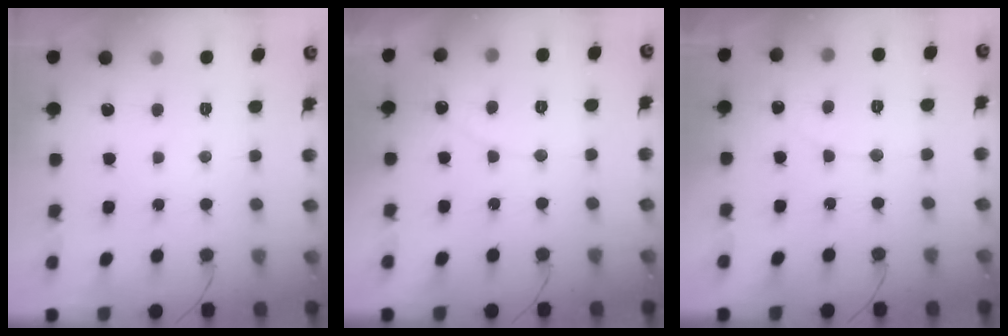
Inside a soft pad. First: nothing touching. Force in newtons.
{"total": 3.9, "press": 3.9, "slide": 0.2}
{"total": 4.4, "press": 4.3, "slide": 0.4}